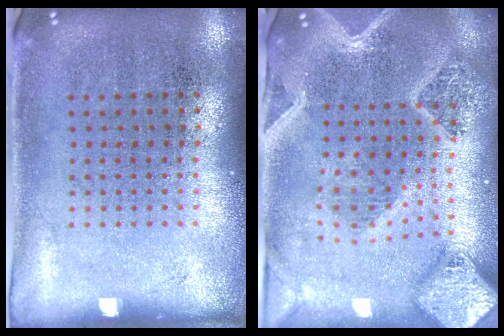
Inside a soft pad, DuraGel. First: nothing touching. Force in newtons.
{"total": 3.4, "press": 2.8, "slide": 1.9}